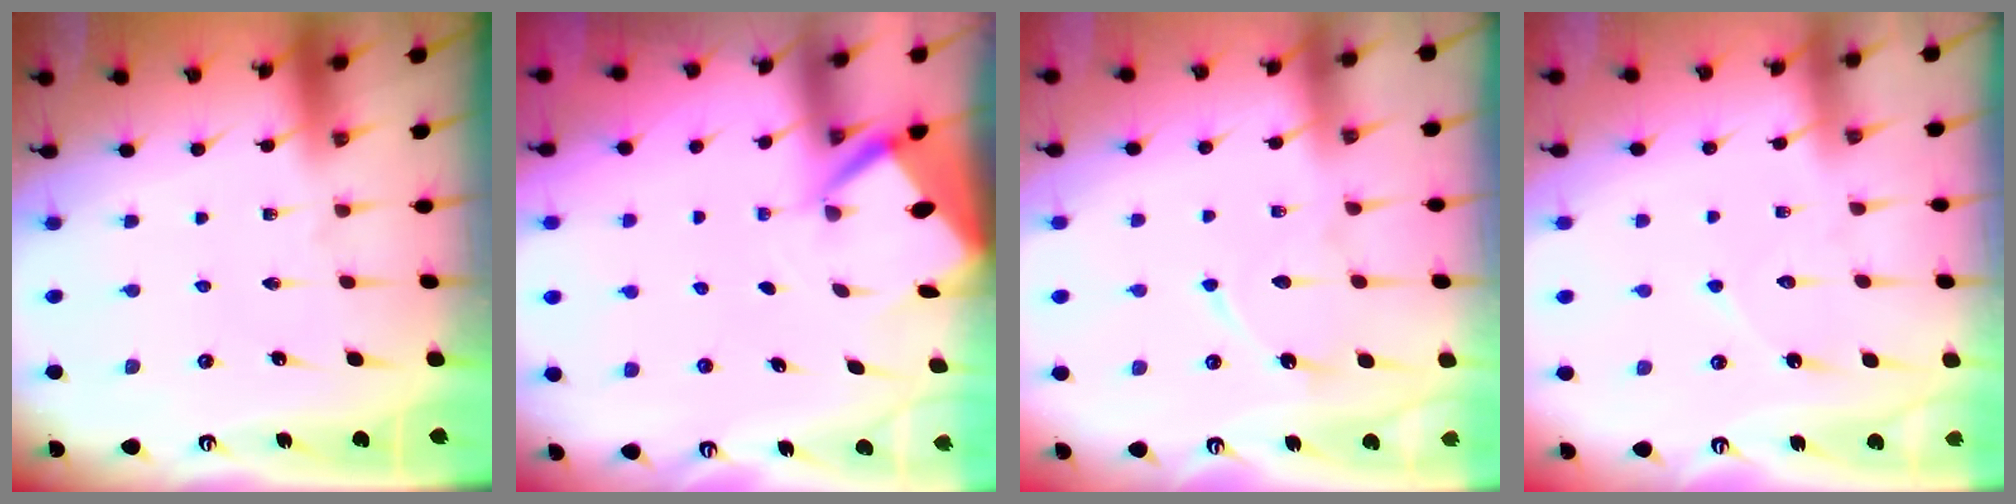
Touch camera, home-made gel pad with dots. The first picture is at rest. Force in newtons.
{"total": 3.7, "press": 3.7, "slide": 0.3}
{"total": 8.5, "press": 8.5, "slide": 0.9}
{"total": 5.1, "press": 5.0, "slide": 0.6}